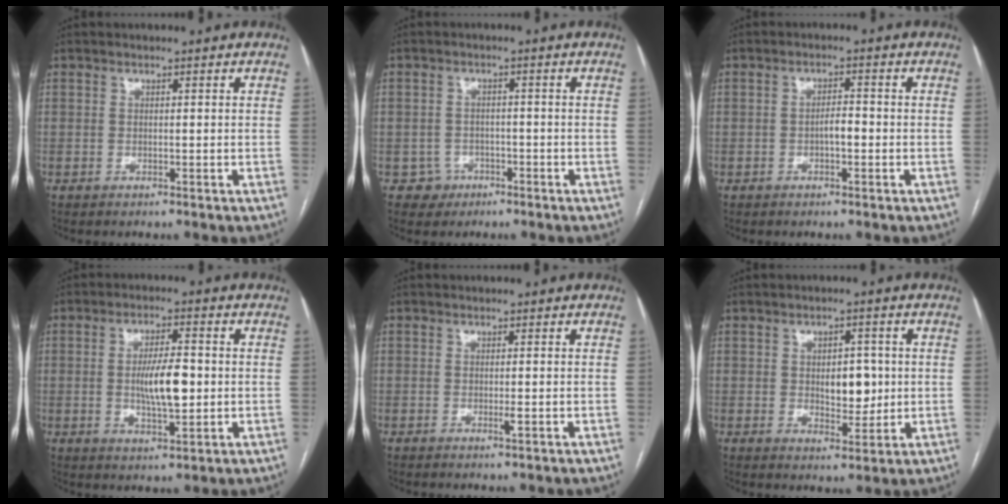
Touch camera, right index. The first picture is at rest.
{"total": 3.4, "force": [-1.5, 3.0, -0.4], "torque": [0.018, 0.017, -0.023]}
{"total": 2.4, "force": [-0.7, 0.8, 2.2], "torque": [-0.034, 0.005, -0.012]}
{"total": 7.6, "force": [-0.3, 2.0, 7.4], "torque": [-0.136, 0.000, -0.003]}
{"total": 1.2, "force": [-0.3, 0.0, 1.2], "torque": [-0.023, -0.005, -0.004]}
{"total": 7.0, "force": [0.3, 3.6, 6.0], "torque": [-0.083, 0.003, 0.011]}